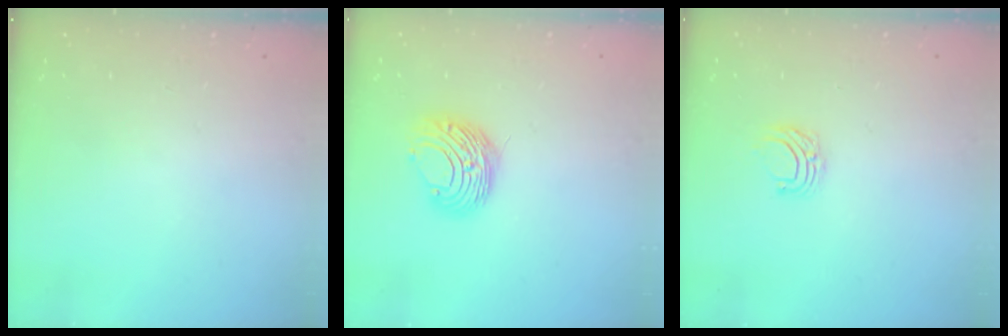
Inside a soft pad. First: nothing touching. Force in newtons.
{"total": 9.7, "press": 9.7, "slide": 1.0}
{"total": 5.2, "press": 5.2, "slide": 0.4}